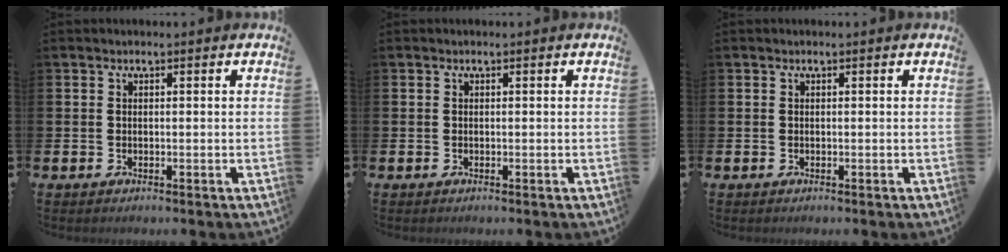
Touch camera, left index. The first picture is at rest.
{"total": 0.0}
{"total": 0.0}